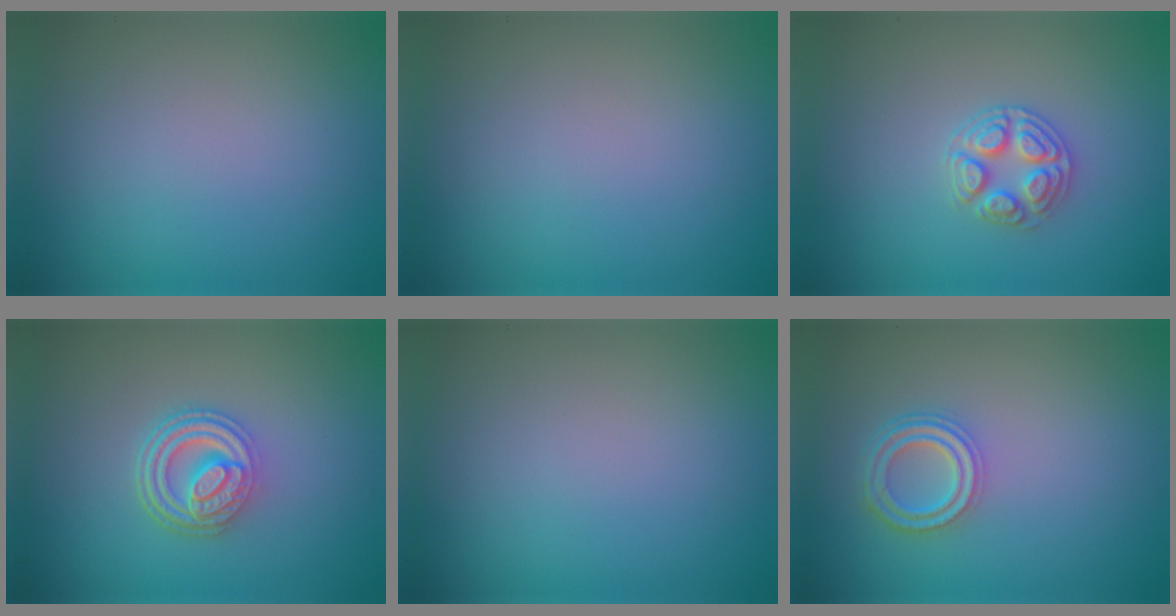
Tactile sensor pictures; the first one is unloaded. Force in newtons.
{"total": 0.0}
{"total": 2.8, "press": 2.7, "slide": 0.9}
{"total": 4.8, "press": 3.6, "slide": 3.1}
{"total": 0.0}
{"total": 3.6, "press": 2.9, "slide": 2.2}